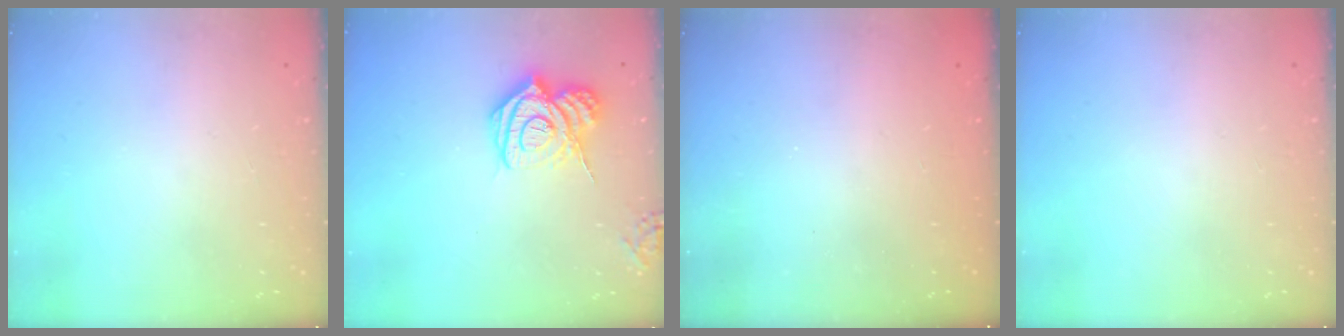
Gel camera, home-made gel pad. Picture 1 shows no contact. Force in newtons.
{"total": 14.1, "press": 14.0, "slide": 1.7}
{"total": 2.3, "press": 2.2, "slide": 0.8}
{"total": 0.0}